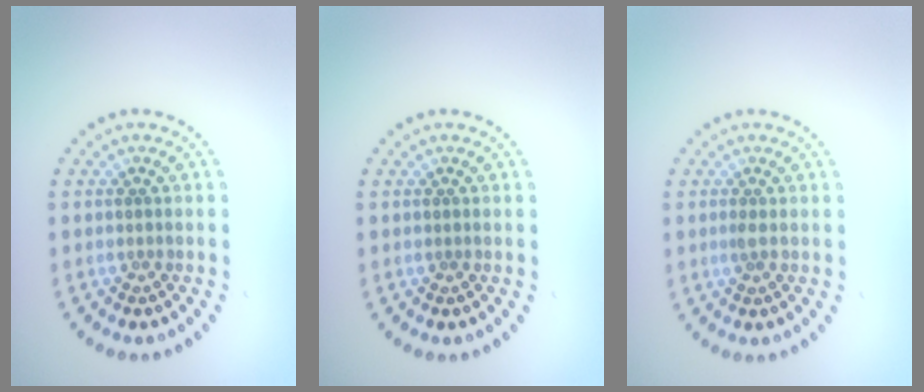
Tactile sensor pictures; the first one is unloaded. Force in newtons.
{"total": 0.0}
{"total": 0.6, "press": 0.5, "slide": 0.4}